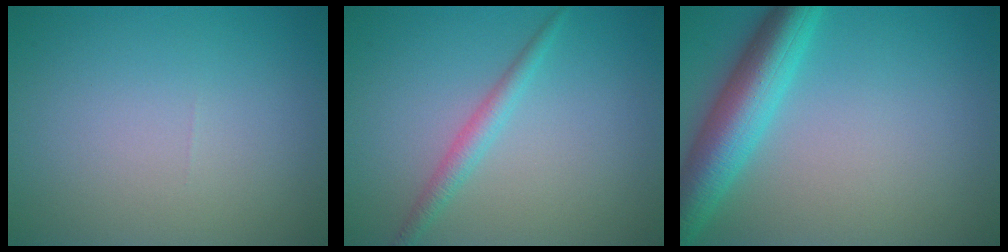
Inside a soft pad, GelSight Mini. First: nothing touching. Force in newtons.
{"total": 1.9, "press": 1.9, "slide": 0.1}
{"total": 6.5, "press": 6.5, "slide": 0.1}